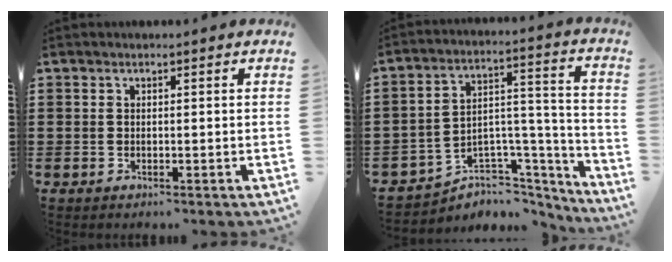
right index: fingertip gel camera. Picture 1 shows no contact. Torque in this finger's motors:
{"motor_torque": [-2.14, 0.00, -1.05, -0.21]}